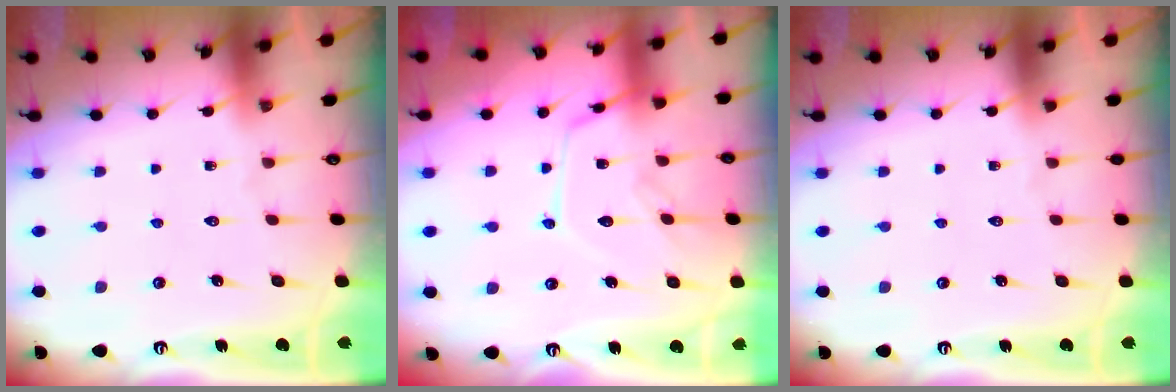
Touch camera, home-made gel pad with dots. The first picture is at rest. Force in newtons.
{"total": 13.2, "press": 13.1, "slide": 1.2}
{"total": 0.0}